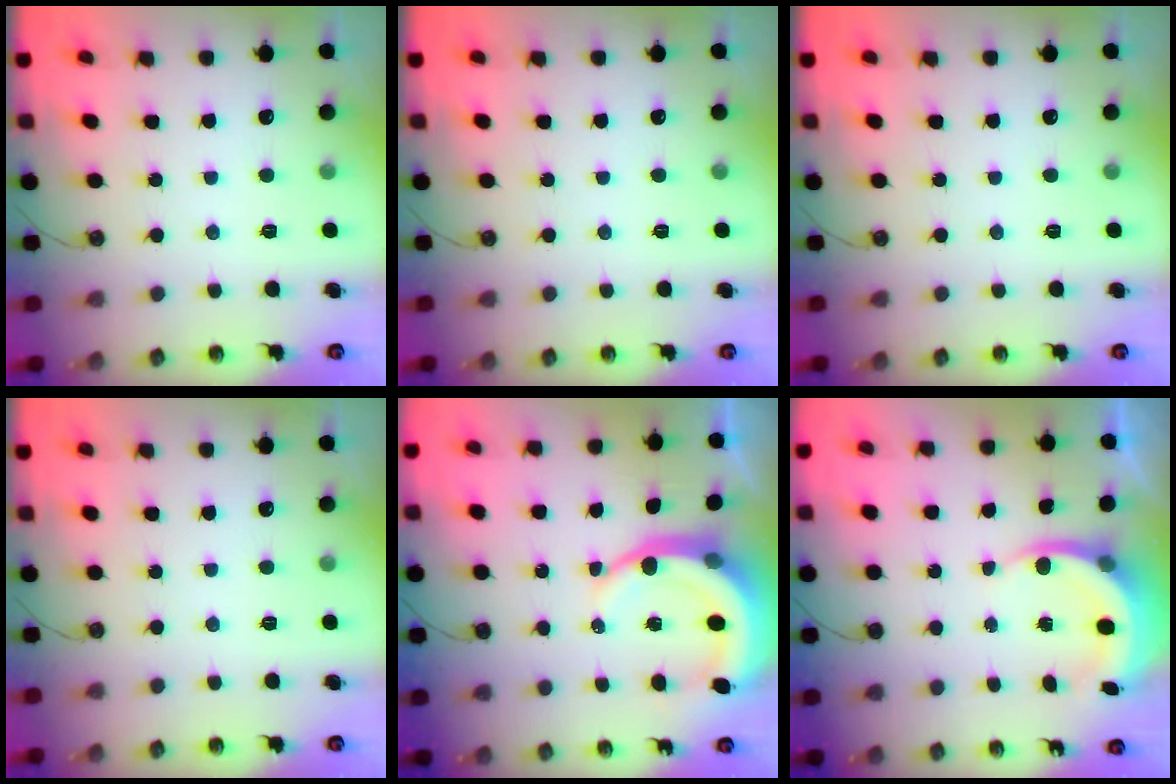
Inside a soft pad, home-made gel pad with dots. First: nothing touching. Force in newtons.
{"total": 0.0}
{"total": 0.0}
{"total": 0.0}
{"total": 9.4, "press": 9.3, "slide": 1.2}
{"total": 5.6, "press": 5.5, "slide": 1.2}